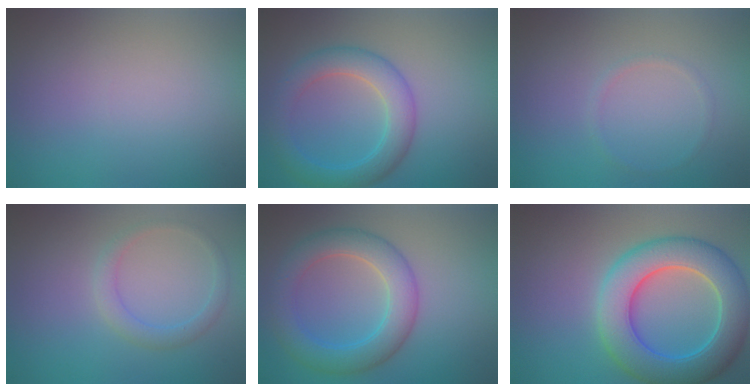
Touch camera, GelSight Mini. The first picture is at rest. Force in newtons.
{"total": 4.7, "press": 4.7, "slide": 0.2}
{"total": 0.7, "press": 0.7, "slide": 0.1}
{"total": 1.8, "press": 1.8, "slide": 0.0}
{"total": 5.5, "press": 5.5, "slide": 0.3}
{"total": 8.8, "press": 8.8, "slide": 0.4}